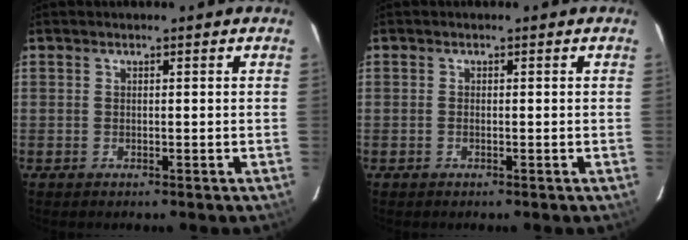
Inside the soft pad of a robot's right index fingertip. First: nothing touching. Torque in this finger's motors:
{"motor_torque": [0.10, 0.04, 0.03, 0.01]}